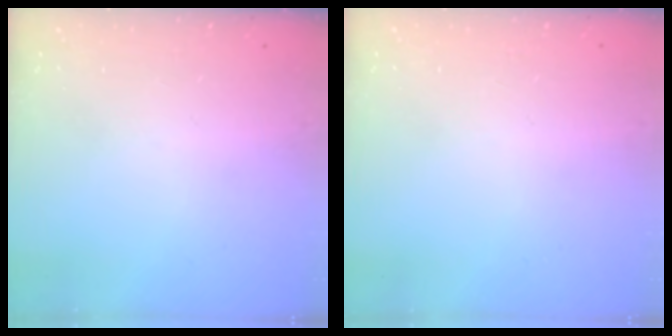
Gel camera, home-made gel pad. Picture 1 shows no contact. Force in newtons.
{"total": 2.5, "press": 2.5, "slide": 0.2}